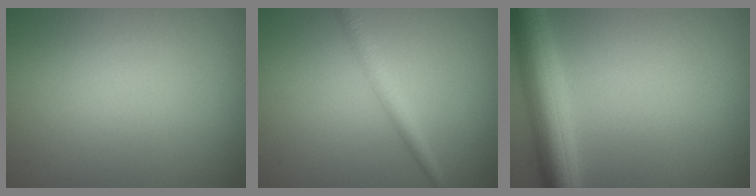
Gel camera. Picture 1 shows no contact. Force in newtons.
{"total": 2.2, "press": 2.1, "slide": 0.1}
{"total": 5.7, "press": 5.7, "slide": 0.2}